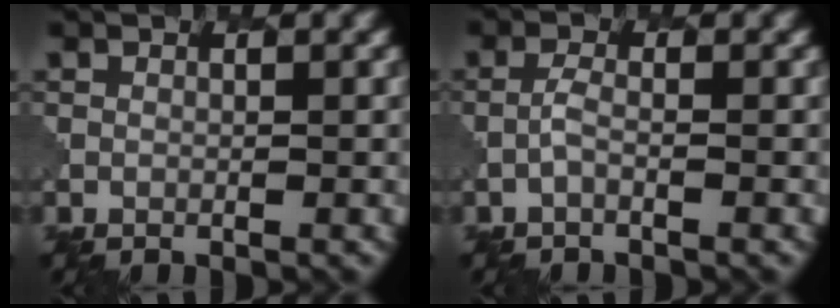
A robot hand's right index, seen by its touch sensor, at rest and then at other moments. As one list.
[{"total": 1.0, "force": [-0.5, 0.2, 0.9], "torque": [-0.018, 0.004, -0.014]}]